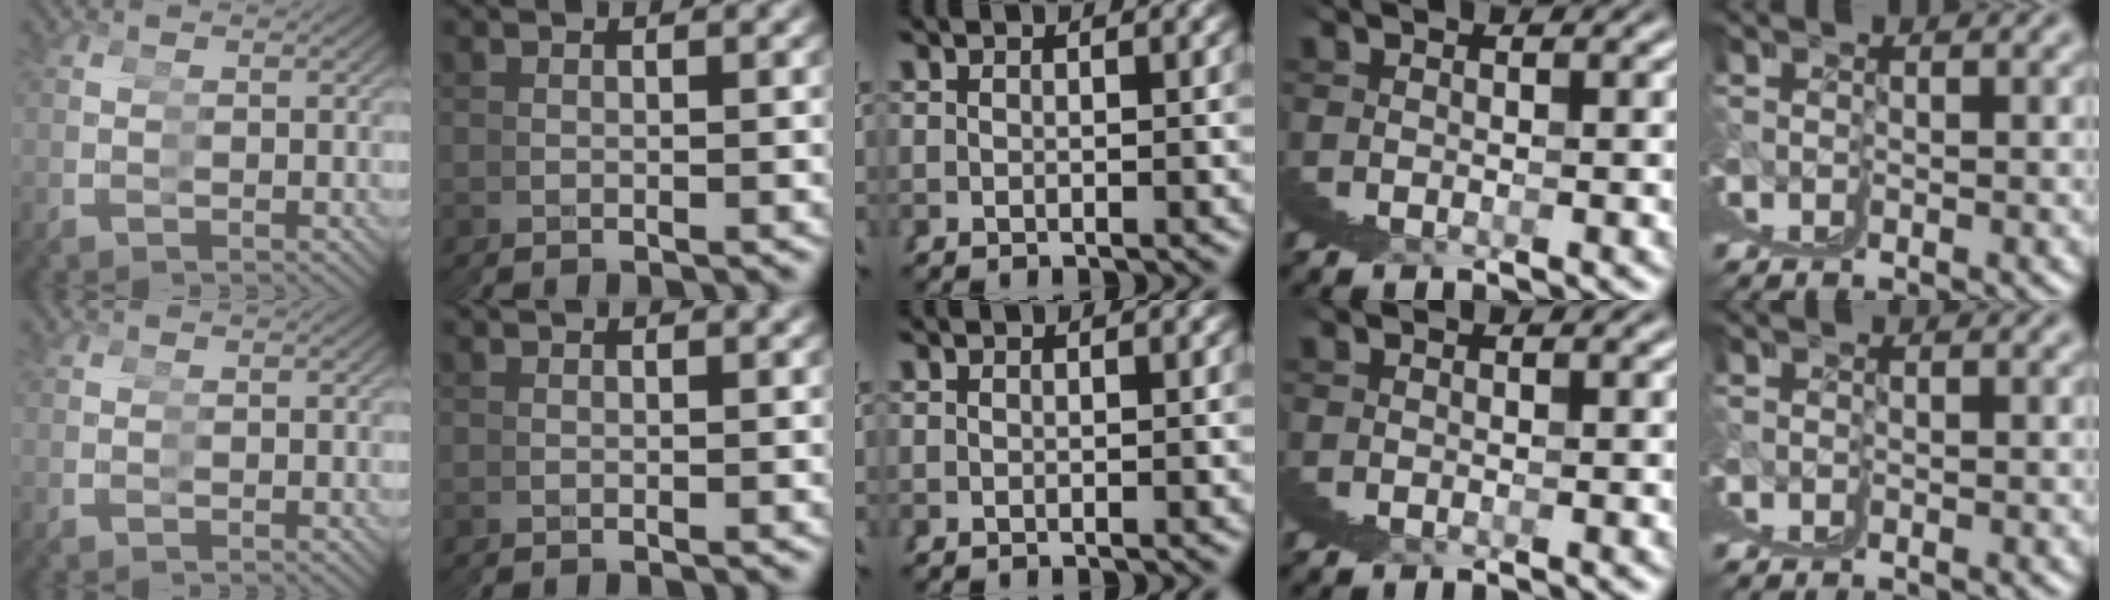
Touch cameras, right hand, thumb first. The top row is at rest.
{}